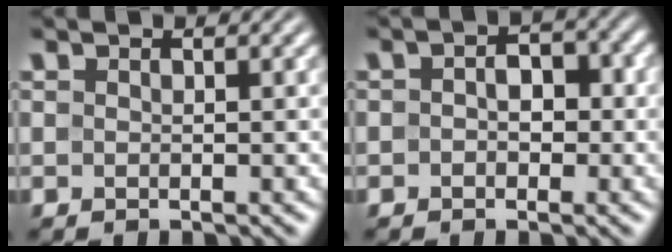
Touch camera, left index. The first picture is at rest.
{"total": 2.7, "force": [-0.2, 1.9, 1.8], "torque": [-0.022, 0.004, -0.009]}